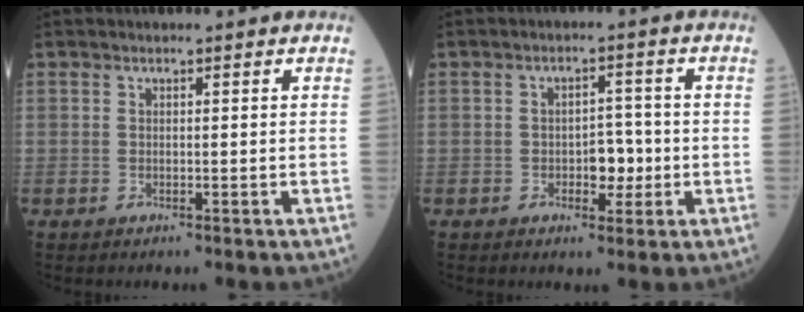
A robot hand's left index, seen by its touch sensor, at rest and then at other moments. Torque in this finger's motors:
{"motor_torque": [0.27, 0.24, 0.04, 0.03]}